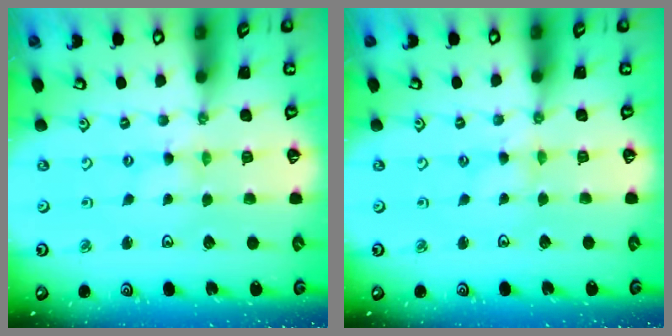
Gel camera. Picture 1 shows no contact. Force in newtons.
{"total": 0.6, "press": 0.6, "slide": 0.2}